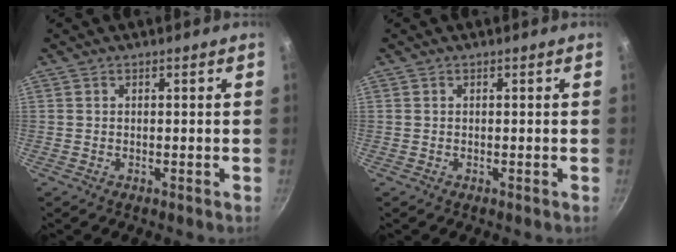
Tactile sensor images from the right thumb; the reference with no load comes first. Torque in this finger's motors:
{"motor_torque": [-0.42, 0.42, 0.00, 0.00, 0.00]}